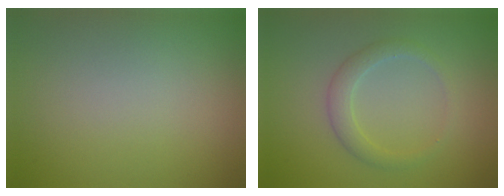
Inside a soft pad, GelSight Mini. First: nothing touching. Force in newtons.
{"total": 2.1, "press": 2.1, "slide": 0.2}